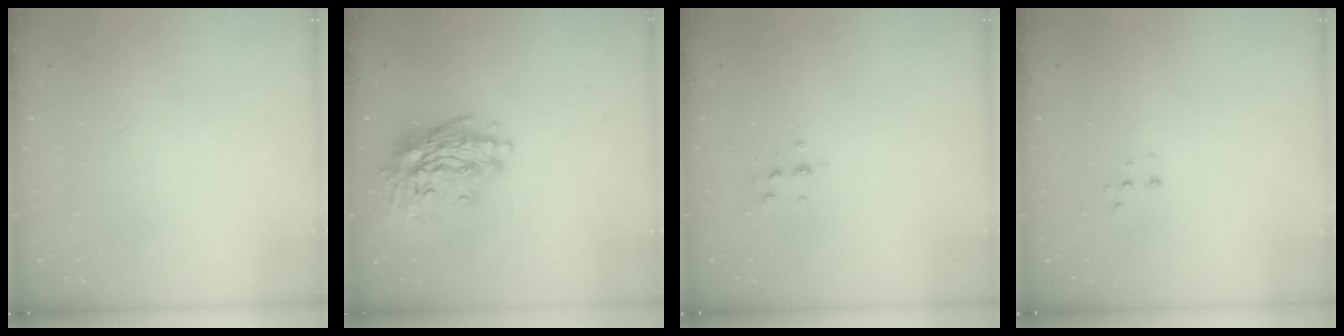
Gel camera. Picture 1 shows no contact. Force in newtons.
{"total": 16.4, "press": 16.2, "slide": 2.5}
{"total": 4.7, "press": 4.4, "slide": 1.6}
{"total": 2.2, "press": 2.2, "slide": 0.5}